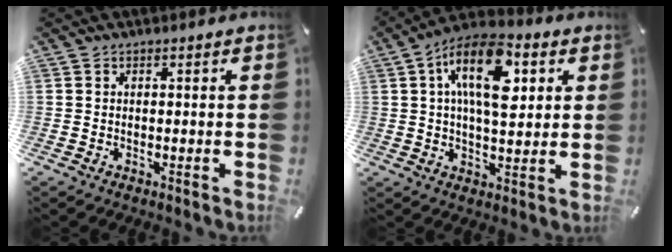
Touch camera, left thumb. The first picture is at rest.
{"total": 15.5, "force": [5.1, 7.9, 12.3], "torque": [-0.203, -0.008, 0.082]}